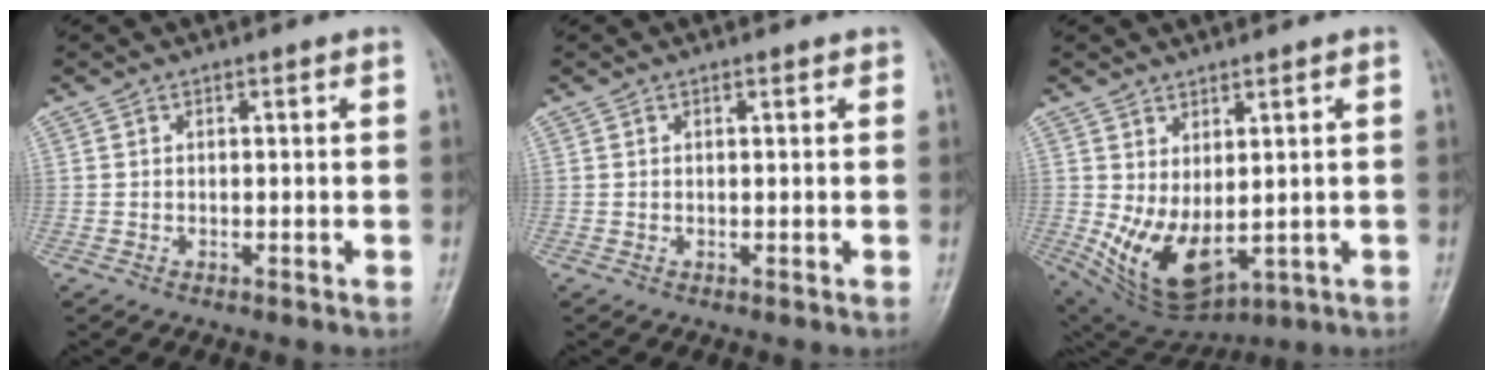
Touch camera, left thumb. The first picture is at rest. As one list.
[{"total": 0.6, "force": [0.4, 0.2, 0.4], "torque": [-0.006, -0.001, 0.003]}, {"total": 11.2, "force": [-0.5, 5.7, 9.6], "torque": [-0.160, -0.013, 0.023]}]